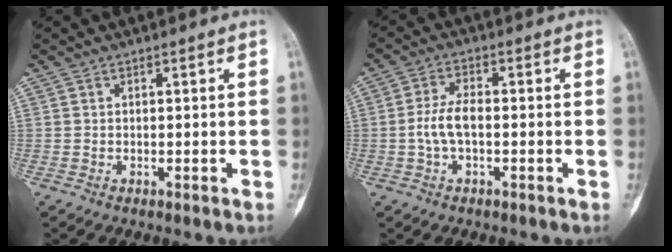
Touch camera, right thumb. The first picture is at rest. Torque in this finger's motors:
{"motor_torque": [0.07, 0.07, 0.58, 0.01, 0.07]}